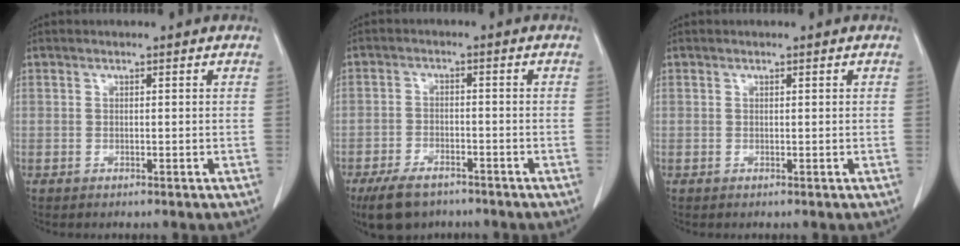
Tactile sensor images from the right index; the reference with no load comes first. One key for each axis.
{"total": 7.3, "fx": -5.5, "fy": 3.3, "fz": 3.5, "tx": -0.069, "ty": -0.006, "tz": -0.092}
{"total": 0.0}